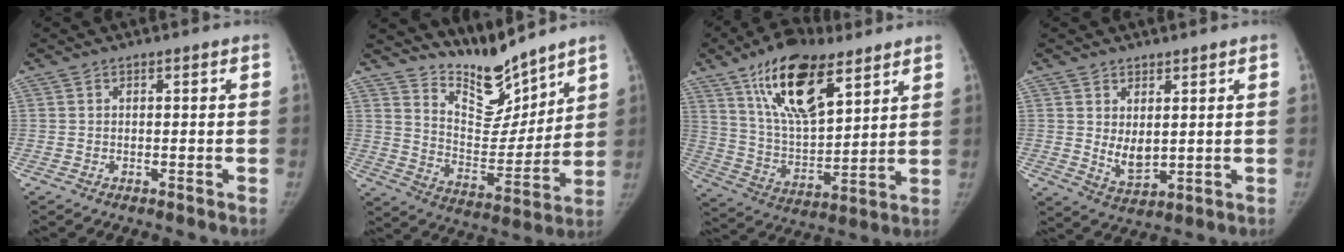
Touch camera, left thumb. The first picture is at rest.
{"total": 12.9, "force": [11.6, 3.7, 4.4], "torque": [-0.033, -0.094, 0.211]}
{"total": 19.4, "force": [11.0, 8.3, 13.7], "torque": [-0.210, -0.050, 0.199]}
{"total": 5.0, "force": [1.4, 3.0, 3.7], "torque": [-0.051, -0.025, 0.037]}